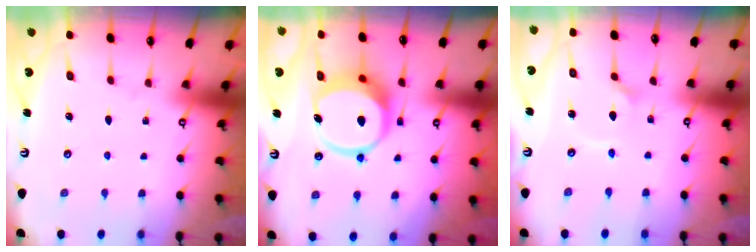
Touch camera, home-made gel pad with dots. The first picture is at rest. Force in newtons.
{"total": 12.1, "press": 12.0, "slide": 1.7}
{"total": 2.7, "press": 2.7, "slide": 0.2}